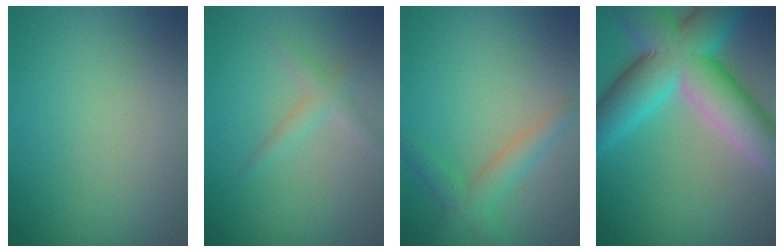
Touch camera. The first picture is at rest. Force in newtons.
{"total": 1.7, "press": 1.7, "slide": 0.1}
{"total": 2.9, "press": 2.9, "slide": 0.1}
{"total": 12.5, "press": 12.5, "slide": 0.6}